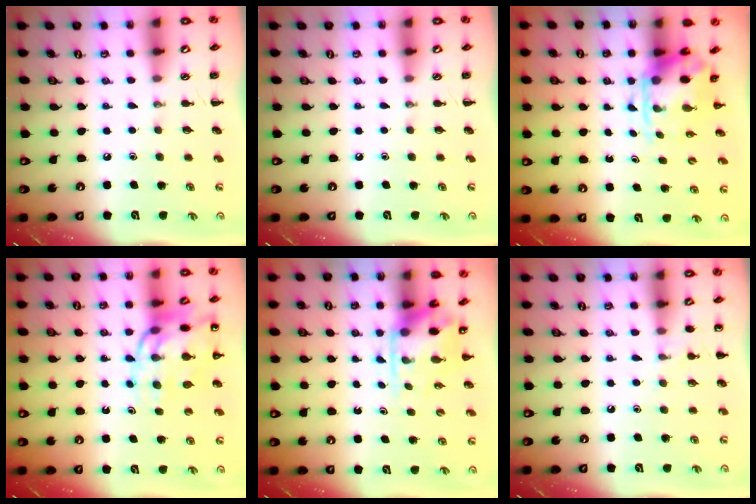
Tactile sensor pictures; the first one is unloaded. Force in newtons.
{"total": 0.0}
{"total": 3.7, "press": 3.6, "slide": 0.9}
{"total": 13.1, "press": 12.6, "slide": 3.5}
{"total": 3.5, "press": 3.4, "slide": 0.6}
{"total": 5.2, "press": 4.9, "slide": 1.6}